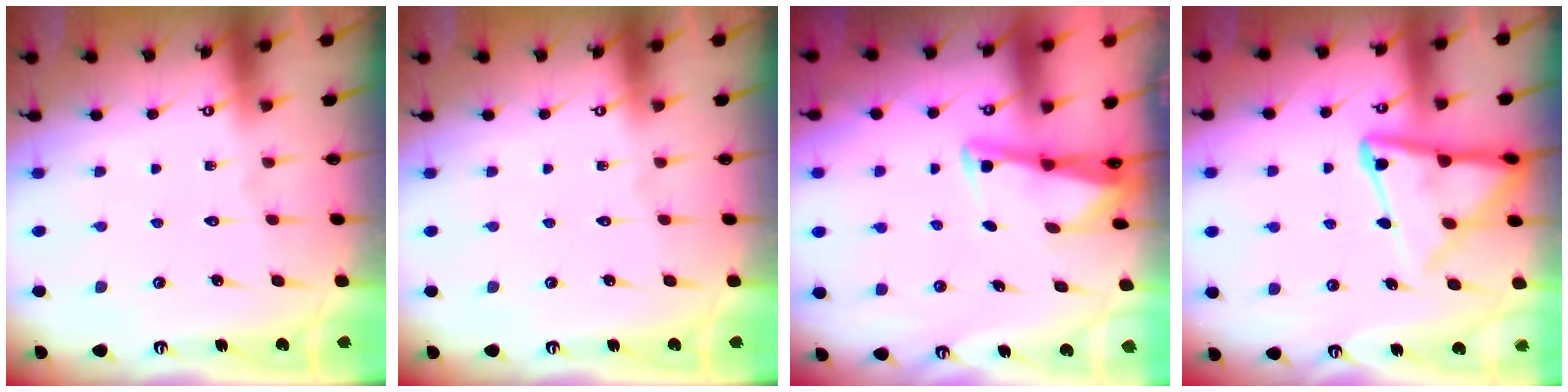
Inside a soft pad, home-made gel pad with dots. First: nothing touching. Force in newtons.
{"total": 0.0}
{"total": 2.7, "press": 2.7, "slide": 0.2}
{"total": 12.8, "press": 12.8, "slide": 1.2}